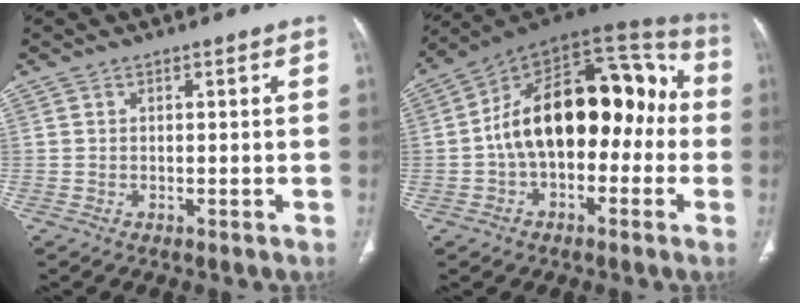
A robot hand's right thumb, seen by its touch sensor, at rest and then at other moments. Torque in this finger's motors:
{"motor_torque": [2.38, 2.62, 2.16, -0.61, 0.23]}